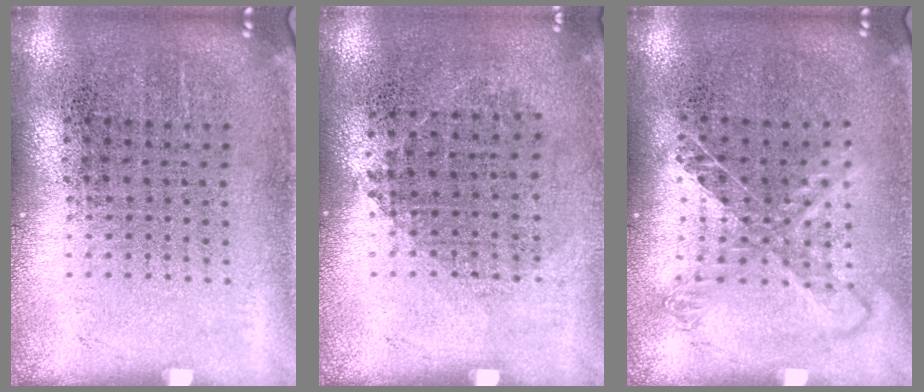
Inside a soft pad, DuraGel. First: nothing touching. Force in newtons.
{"total": 0.8, "press": 0.7, "slide": 0.4}
{"total": 1.2, "press": 1.0, "slide": 0.6}